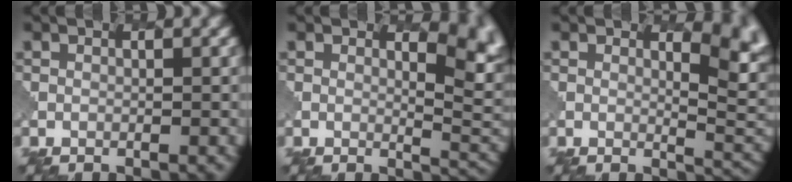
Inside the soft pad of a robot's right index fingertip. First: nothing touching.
{"total": 6.7, "force": [2.1, 3.6, 5.2], "torque": [-0.031, -0.008, 0.037]}
{"total": 5.6, "force": [1.9, 2.8, 4.5], "torque": [-0.028, -0.007, 0.031]}